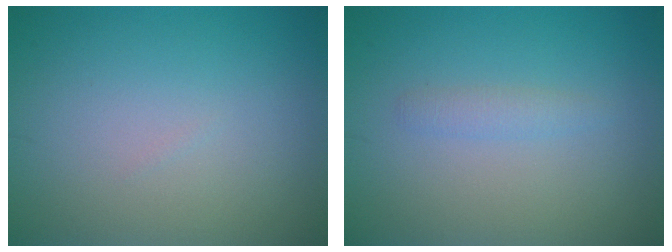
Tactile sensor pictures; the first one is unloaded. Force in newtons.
{"total": 1.1, "press": 1.1, "slide": 0.1}